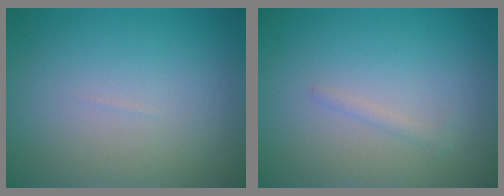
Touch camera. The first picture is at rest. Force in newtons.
{"total": 0.6, "press": 0.6, "slide": 0.0}